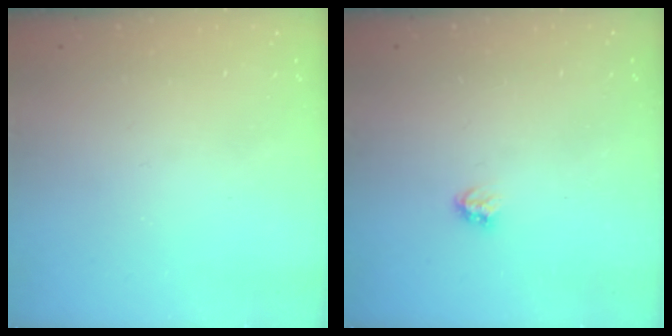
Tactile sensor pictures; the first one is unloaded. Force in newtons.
{"total": 2.8, "press": 2.8, "slide": 0.5}